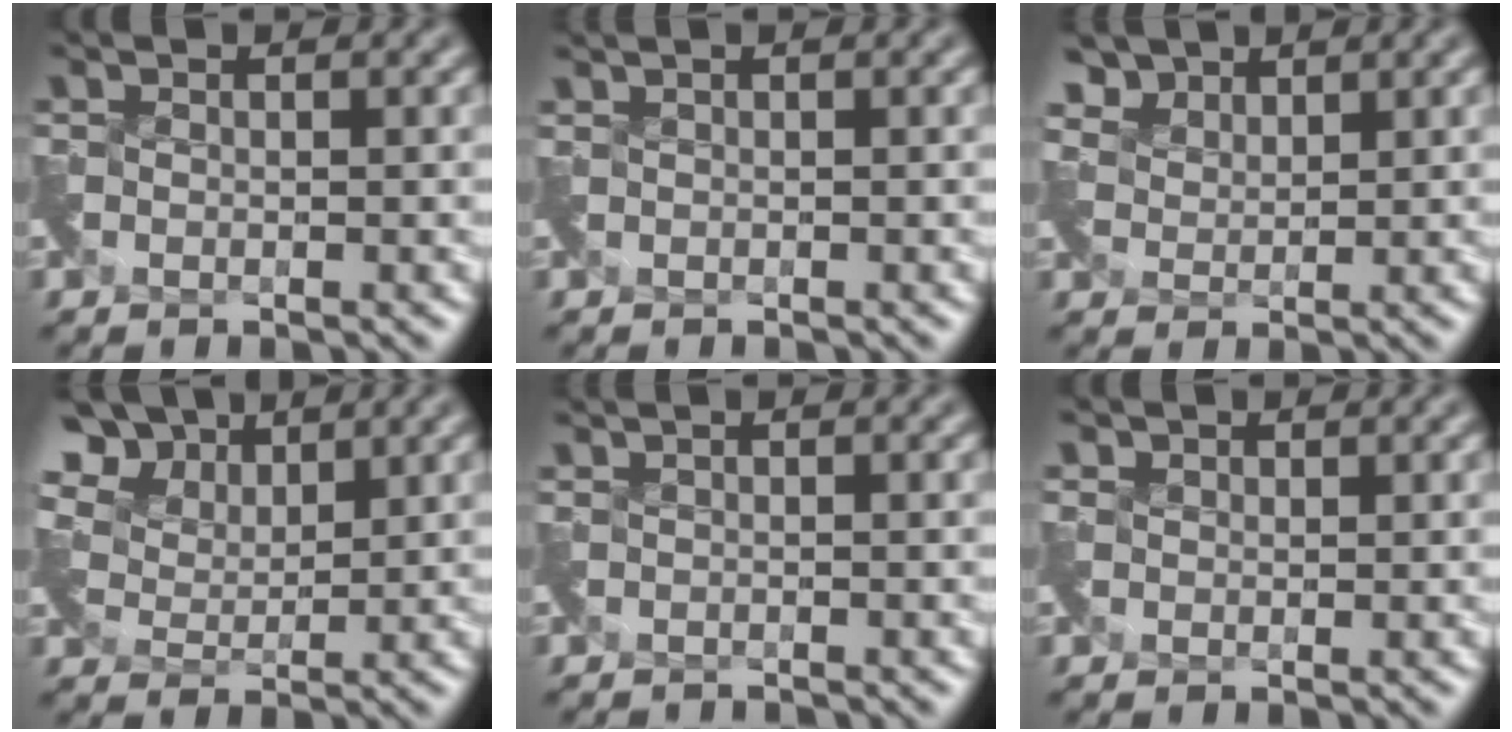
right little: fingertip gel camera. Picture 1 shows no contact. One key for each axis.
{"total": 0.0}
{"total": 4.1, "fx": 3.6, "fy": 1.8, "fz": 0.2, "tx": -0.019, "ty": -0.001, "tz": 0.078}
{"total": 8.8, "fx": 6.8, "fy": 4.6, "fz": 3.1, "tx": -0.092, "ty": 0.018, "tz": 0.119}
{"total": 0.8, "fx": -0.8, "fy": 0.1, "fz": 0.1, "tx": -0.001, "ty": -0.014, "tz": -0.016}
{"total": 1.0, "fx": 0.1, "fy": 0.4, "fz": -0.8, "tx": 0.015, "ty": 0.001, "tz": 0.007}